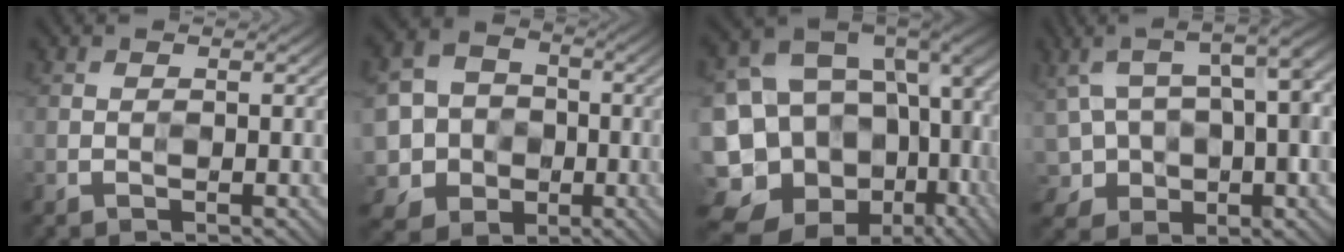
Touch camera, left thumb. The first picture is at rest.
{"total": 9.3, "force": [-2.2, 8.5, 3.2], "torque": [-0.086, -0.022, -0.067]}
{"total": 18.9, "force": [-4.0, 14.2, 11.8], "torque": [-0.268, -0.042, -0.004]}
{"total": 13.0, "force": [1.2, 7.5, 10.5], "torque": [-0.210, -0.011, 0.045]}